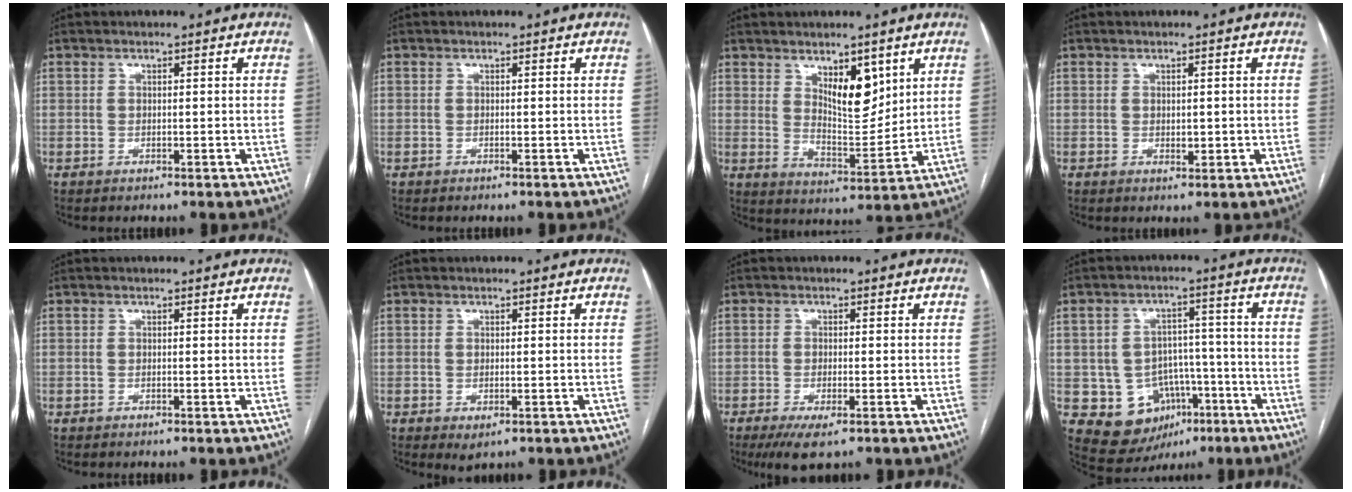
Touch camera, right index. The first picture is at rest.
{"total": 0.0}
{"total": 8.0, "force": [4.1, 3.2, 6.1], "torque": [-0.102, -0.012, 0.076]}
{"total": 1.6, "force": [0.1, 1.0, 1.2], "torque": [-0.016, -0.003, 0.004]}
{"total": 0.0}
{"total": 1.9, "force": [-0.8, 1.0, 1.5], "torque": [-0.020, -0.004, -0.002]}
{"total": 4.9, "force": [-2.9, 1.2, 3.8], "torque": [-0.063, -0.012, -0.044]}
{"total": 10.7, "force": [-4.1, 9.0, 4.0], "torque": [-0.051, 0.033, -0.047]}